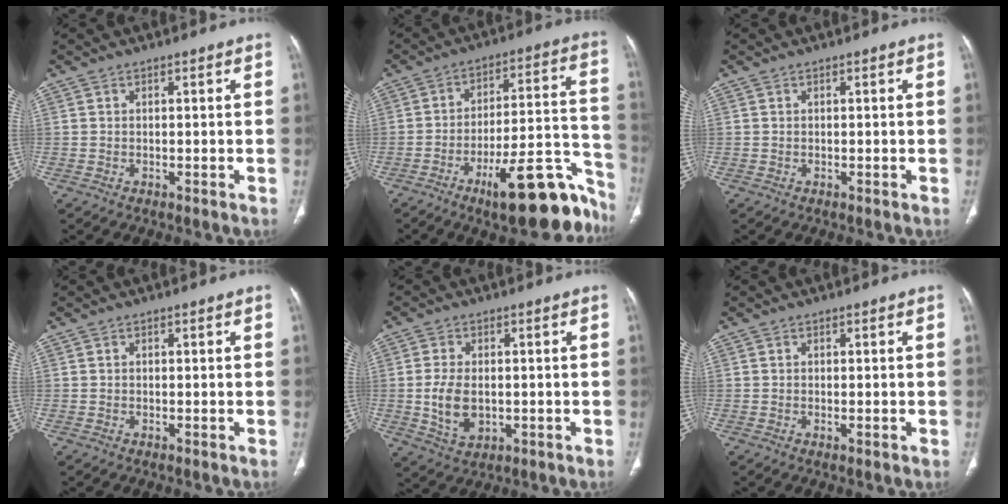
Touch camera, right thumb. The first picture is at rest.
{"total": 20.8, "force": [-13.0, 6.3, 14.9], "torque": [-0.135, 0.109, -0.188]}
{"total": 0.0}
{"total": 0.0}
{"total": 7.5, "force": [-0.6, 4.8, 5.7], "torque": [-0.105, -0.006, -0.002]}
{"total": 0.7, "force": [-0.2, 0.2, 0.6], "torque": [-0.013, -0.003, -0.003]}